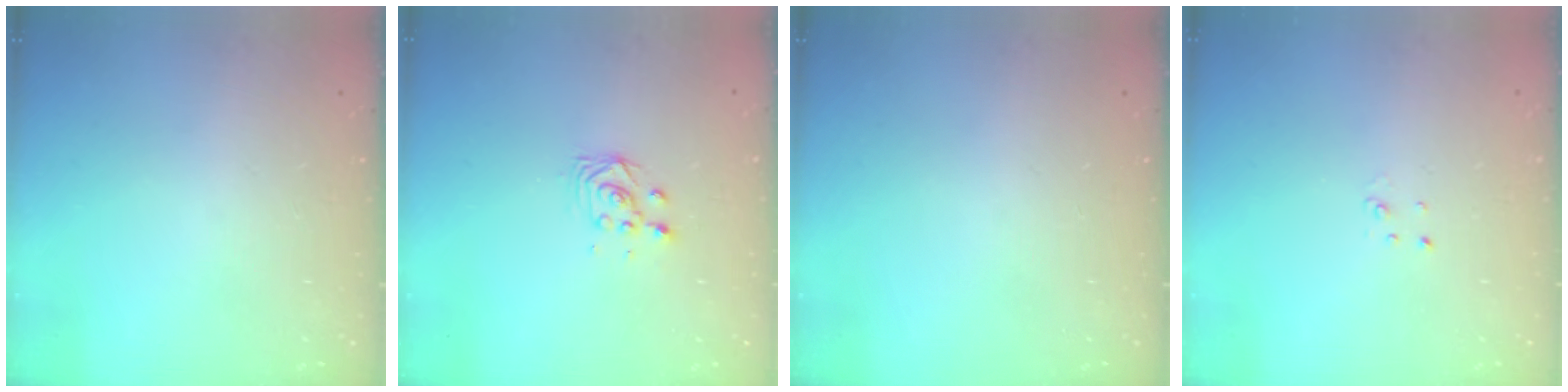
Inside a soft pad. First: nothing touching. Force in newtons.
{"total": 2.8, "press": 2.8, "slide": 0.3}
{"total": 0.0}
{"total": 2.0, "press": 2.0, "slide": 0.2}